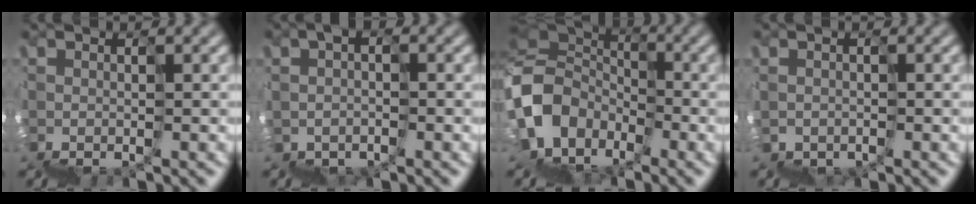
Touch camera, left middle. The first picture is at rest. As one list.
[{"total": 1.7, "force": [-0.6, 1.1, 1.2], "torque": [-0.023, -0.003, -0.005]}, {"total": 8.5, "force": [-0.9, 6.9, 4.9], "torque": [-0.119, 0.013, -0.017]}, {"total": 1.0, "force": [-0.7, 0.8, -0.1], "torque": [0.002, 0.004, -0.007]}]